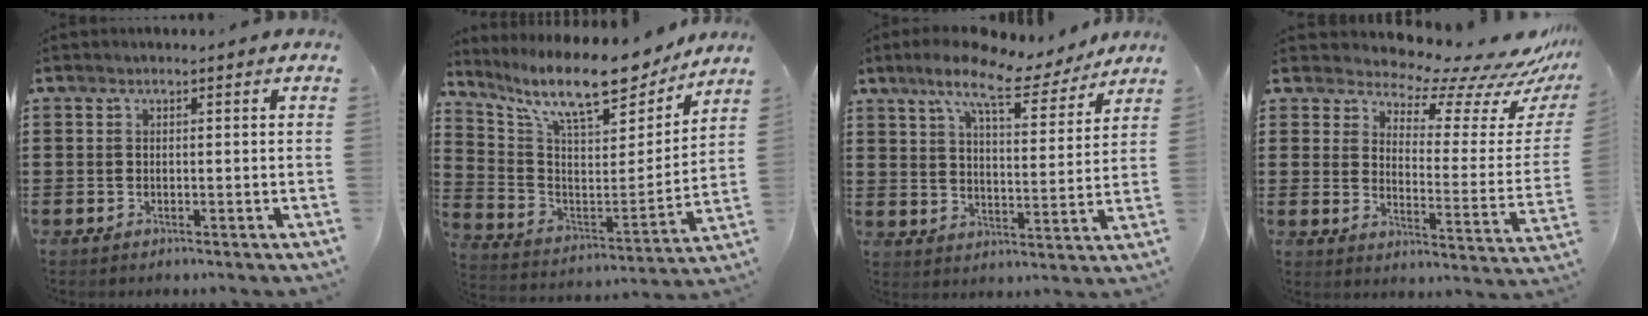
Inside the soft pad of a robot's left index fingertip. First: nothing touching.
{"total": 14.2, "force": [11.5, 3.0, 7.7], "torque": [-0.177, -0.072, 0.198]}
{"total": 10.6, "force": [8.3, 2.3, 6.1], "torque": [-0.122, -0.032, 0.141]}
{"total": 8.1, "force": [7.4, 1.6, 3.0], "torque": [-0.062, -0.064, 0.121]}